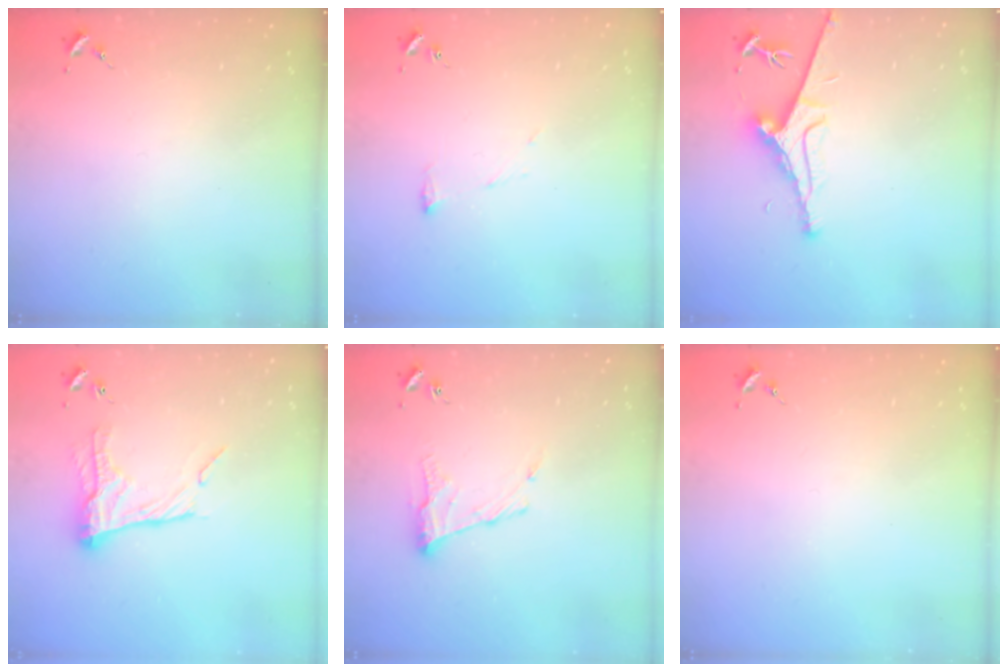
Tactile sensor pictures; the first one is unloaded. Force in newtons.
{"total": 7.1, "press": 7.0, "slide": 0.4}
{"total": 8.3, "press": 8.2, "slide": 1.4}
{"total": 16.3, "press": 16.2, "slide": 1.1}
{"total": 11.4, "press": 11.3, "slide": 0.3}
{"total": 0.0}